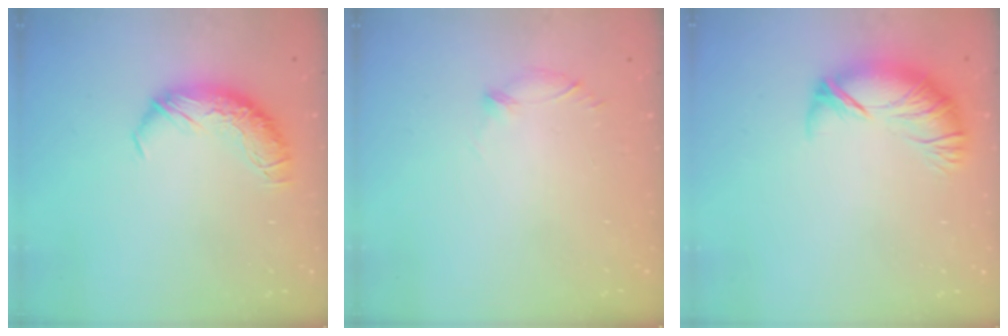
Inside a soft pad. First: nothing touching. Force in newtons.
{"total": 5.9, "press": 5.7, "slide": 1.4}
{"total": 3.1, "press": 2.4, "slide": 2.0}